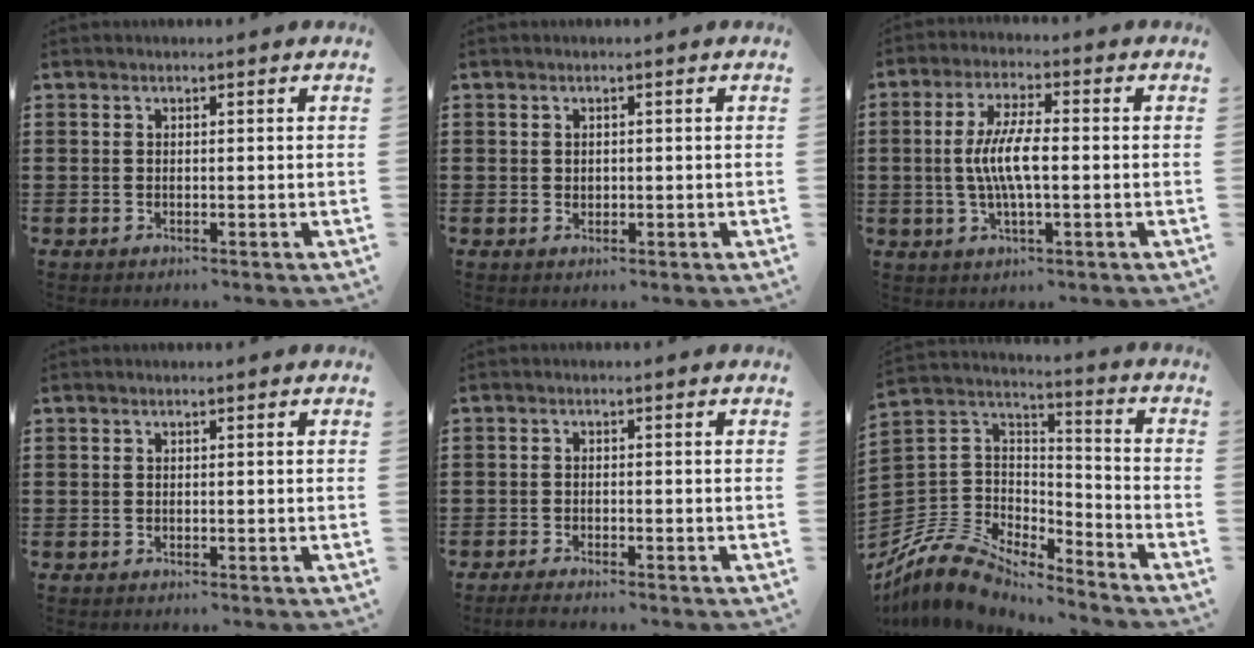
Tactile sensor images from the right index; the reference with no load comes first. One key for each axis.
{"total": 0.7, "fx": 0.3, "fy": 0.6, "fz": 0.1, "tx": -0.005, "ty": 0.005, "tz": 0.006}
{"total": 6.9, "fx": -0.4, "fy": 1.6, "fz": 6.7, "tx": -0.137, "ty": -0.003, "tz": -0.013}
{"total": 0.0}
{"total": 1.3, "fx": -1.3, "fy": -0.2, "fz": 0.4, "tx": -0.006, "ty": 0.000, "tz": -0.023}
{"total": 8.6, "fx": -7.5, "fy": 3.6, "fz": 2.2, "tx": -0.077, "ty": 0.001, "tz": -0.155}